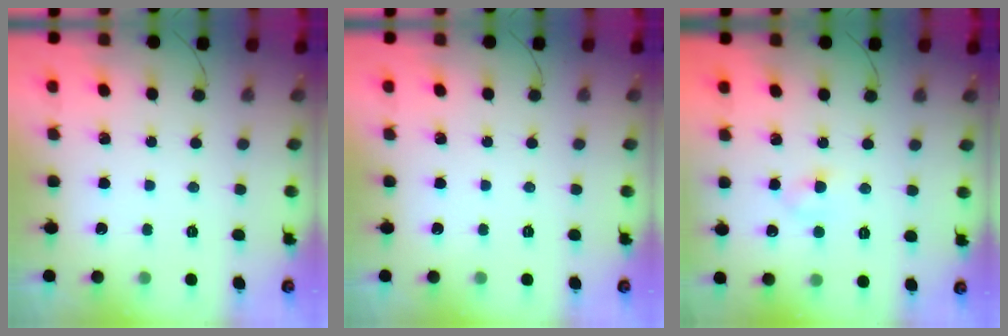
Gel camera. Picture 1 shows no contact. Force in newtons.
{"total": 0.0}
{"total": 2.9, "press": 2.8, "slide": 1.0}